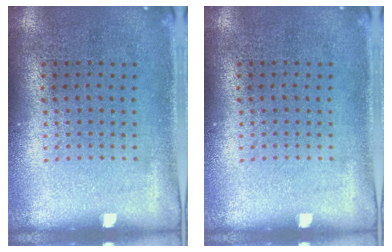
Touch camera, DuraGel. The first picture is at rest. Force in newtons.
{"total": 0.0}